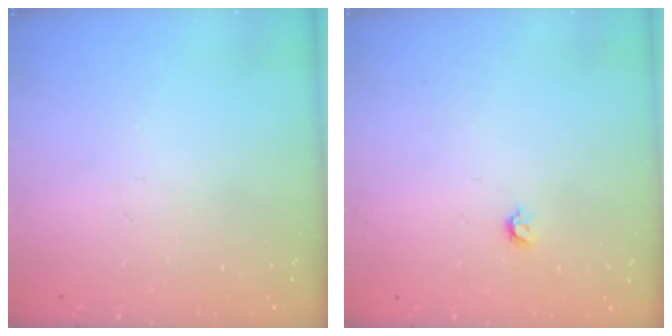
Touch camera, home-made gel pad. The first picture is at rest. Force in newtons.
{"total": 3.7, "press": 3.6, "slide": 0.7}